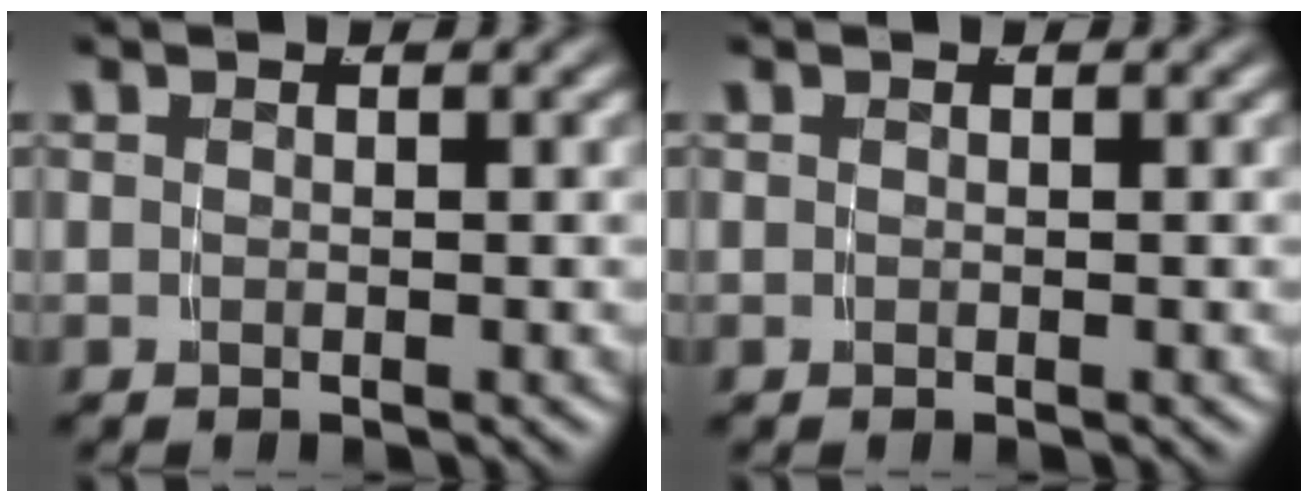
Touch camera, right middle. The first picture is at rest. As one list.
[{"total": 0.0}]